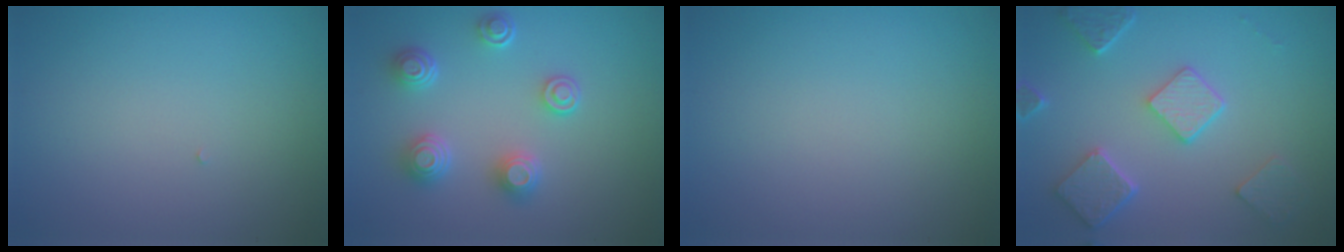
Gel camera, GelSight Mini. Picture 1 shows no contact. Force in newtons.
{"total": 3.8, "press": 3.3, "slide": 2.0}
{"total": 0.0}
{"total": 4.9, "press": 3.8, "slide": 3.2}